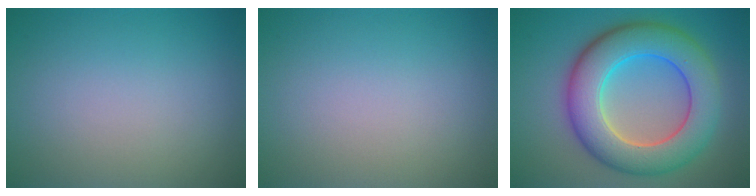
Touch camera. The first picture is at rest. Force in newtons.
{"total": 0.0}
{"total": 9.7, "press": 9.7, "slide": 0.3}